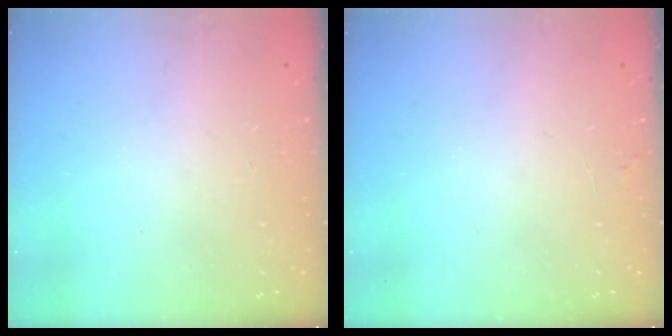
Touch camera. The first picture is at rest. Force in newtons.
{"total": 1.7, "press": 1.7, "slide": 0.1}